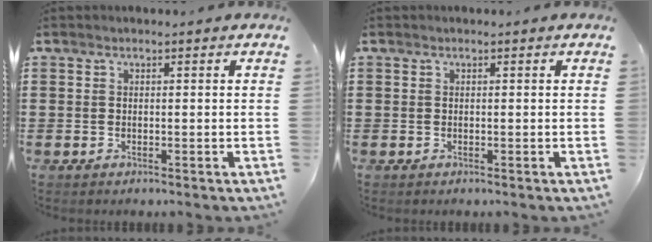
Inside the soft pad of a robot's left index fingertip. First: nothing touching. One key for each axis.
{"total": 0.0}